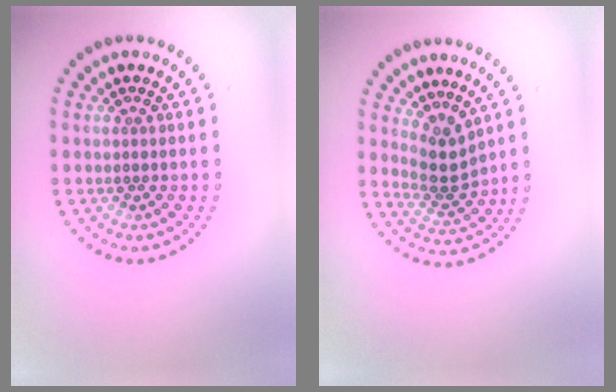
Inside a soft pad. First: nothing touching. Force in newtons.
{"total": 2.9, "press": 2.2, "slide": 1.9}